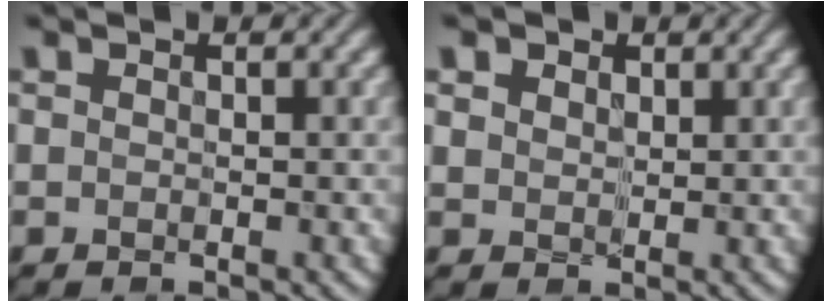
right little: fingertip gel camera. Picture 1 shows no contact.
{"total": 2.1, "force": [1.2, 1.6, 0.8], "torque": [-0.028, -0.003, 0.023]}